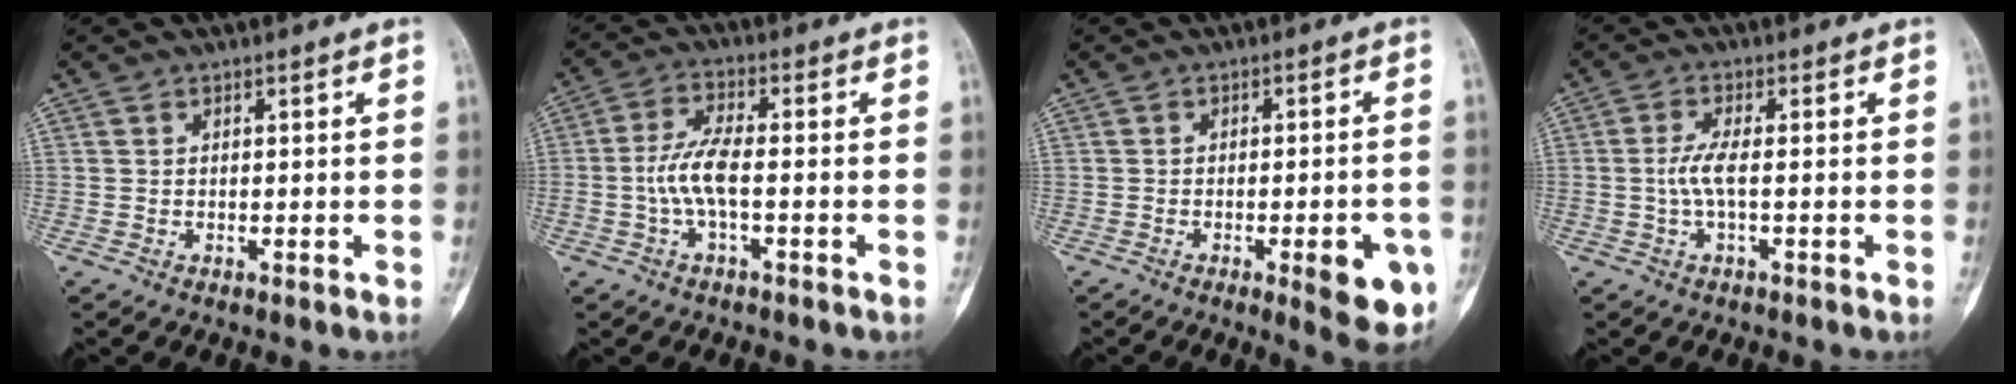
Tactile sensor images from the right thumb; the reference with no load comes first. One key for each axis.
{"total": 6.7, "fx": -1.4, "fy": 2.4, "fz": 6.1, "tx": -0.133, "ty": 0.019, "tz": -0.031}
{"total": 10.5, "fx": -4.1, "fy": 3.1, "fz": 9.1, "tx": -0.089, "ty": 0.008, "tz": -0.046}
{"total": 3.8, "fx": -0.5, "fy": 1.1, "fz": 3.6, "tx": -0.083, "ty": 0.004, "tz": -0.013}